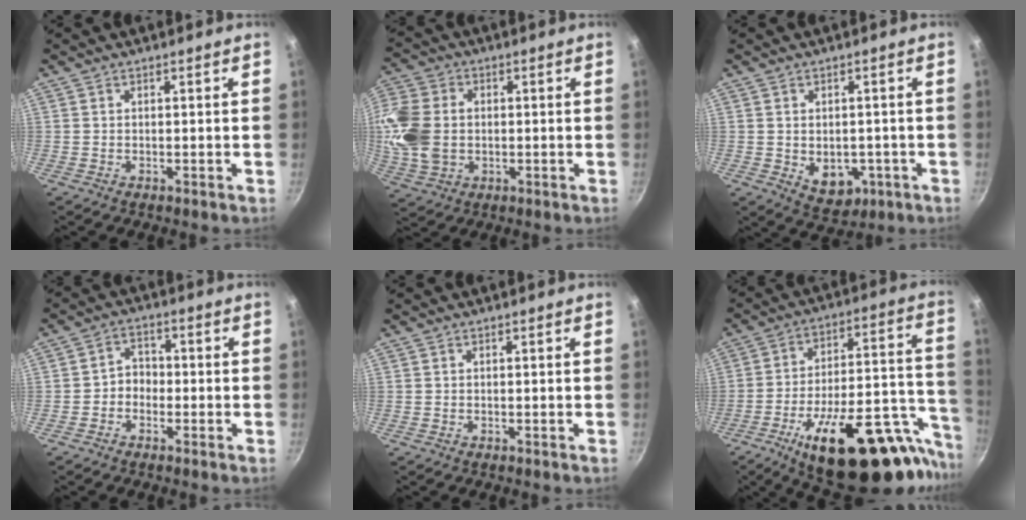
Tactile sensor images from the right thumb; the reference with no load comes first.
{"total": 13.0, "force": [0.0, 9.8, 8.6], "torque": [-0.172, 0.005, -0.005]}
{"total": 7.1, "force": [-1.7, 5.1, 4.7], "torque": [-0.041, -0.002, -0.010]}
{"total": 3.8, "force": [-1.3, 3.1, 1.7], "torque": [-0.001, 0.022, -0.031]}
{"total": 0.0}
{"total": 31.2, "force": [-17.7, 11.9, 22.8], "torque": [-0.265, 0.083, -0.251]}